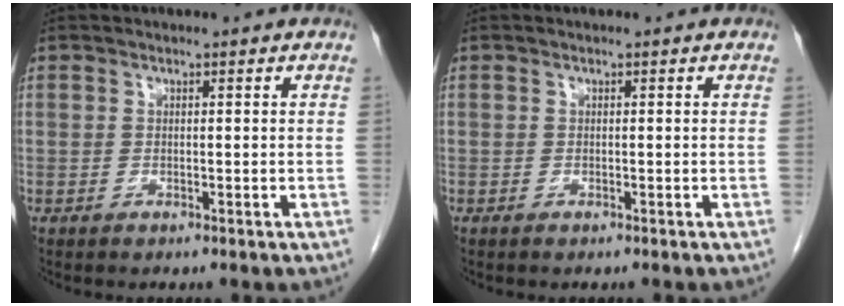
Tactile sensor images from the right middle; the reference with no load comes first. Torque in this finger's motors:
{"motor_torque": [-0.22, -0.05, -0.03, -0.01]}